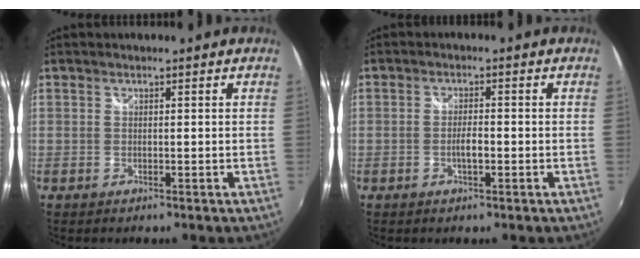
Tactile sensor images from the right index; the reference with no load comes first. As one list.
[{"total": 2.5, "force": [-0.9, 0.7, 2.2], "torque": [-0.043, 0.001, -0.016]}]